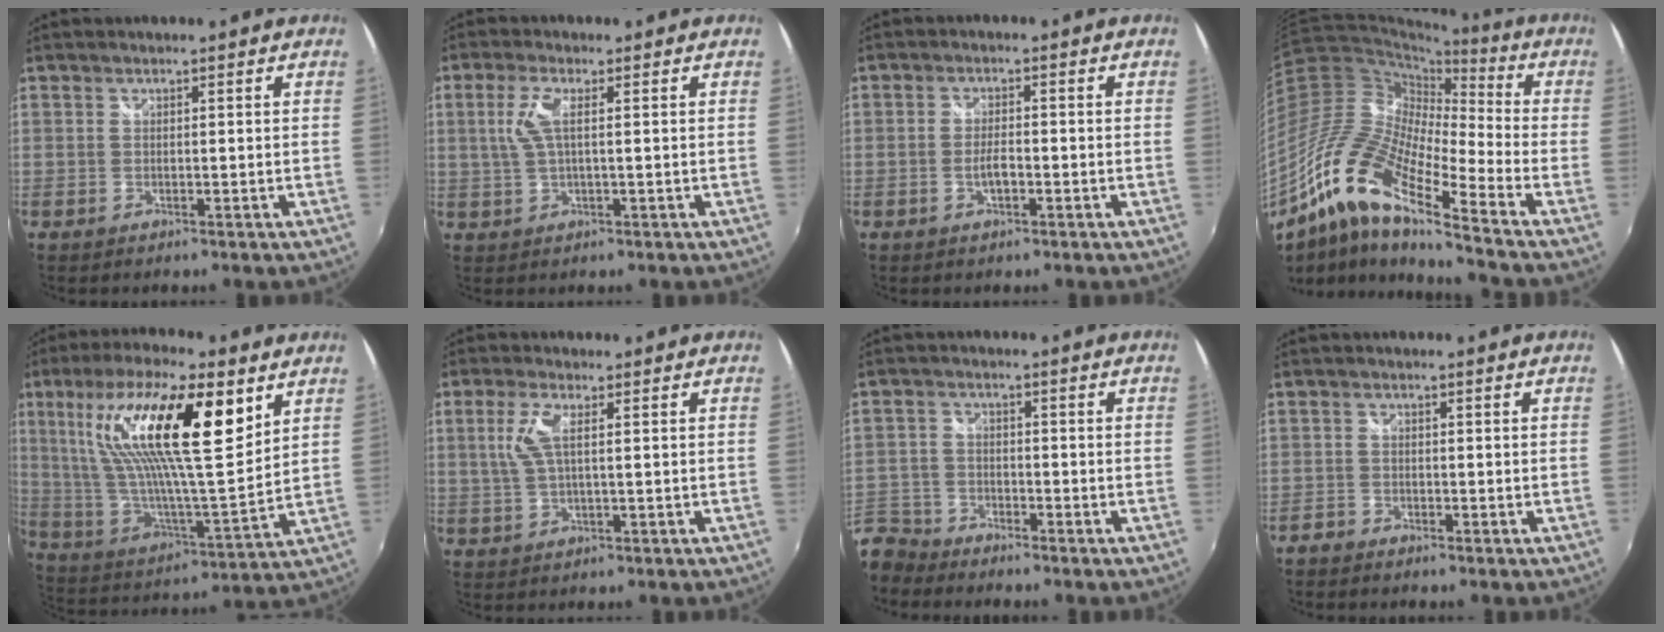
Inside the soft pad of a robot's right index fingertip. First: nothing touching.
{"total": 4.7, "force": [0.8, 1.0, 4.5], "torque": [-0.096, 0.003, 0.019]}
{"total": 2.7, "force": [-1.0, 1.0, 2.3], "torque": [-0.045, -0.001, -0.019]}
{"total": 17.5, "force": [-11.0, 3.4, 13.2], "torque": [-0.240, -0.002, -0.238]}
{"total": 25.0, "force": [11.2, 6.4, 21.4], "torque": [-0.386, 0.020, 0.200]}
{"total": 4.9, "force": [1.0, 1.2, 4.7], "torque": [-0.102, 0.004, 0.023]}
{"total": 8.5, "force": [-7.2, 4.4, 1.2], "torque": [-0.050, 0.011, -0.151]}
{"total": 1.9, "force": [-1.7, 0.8, 0.1], "torque": [-0.007, -0.001, -0.037]}